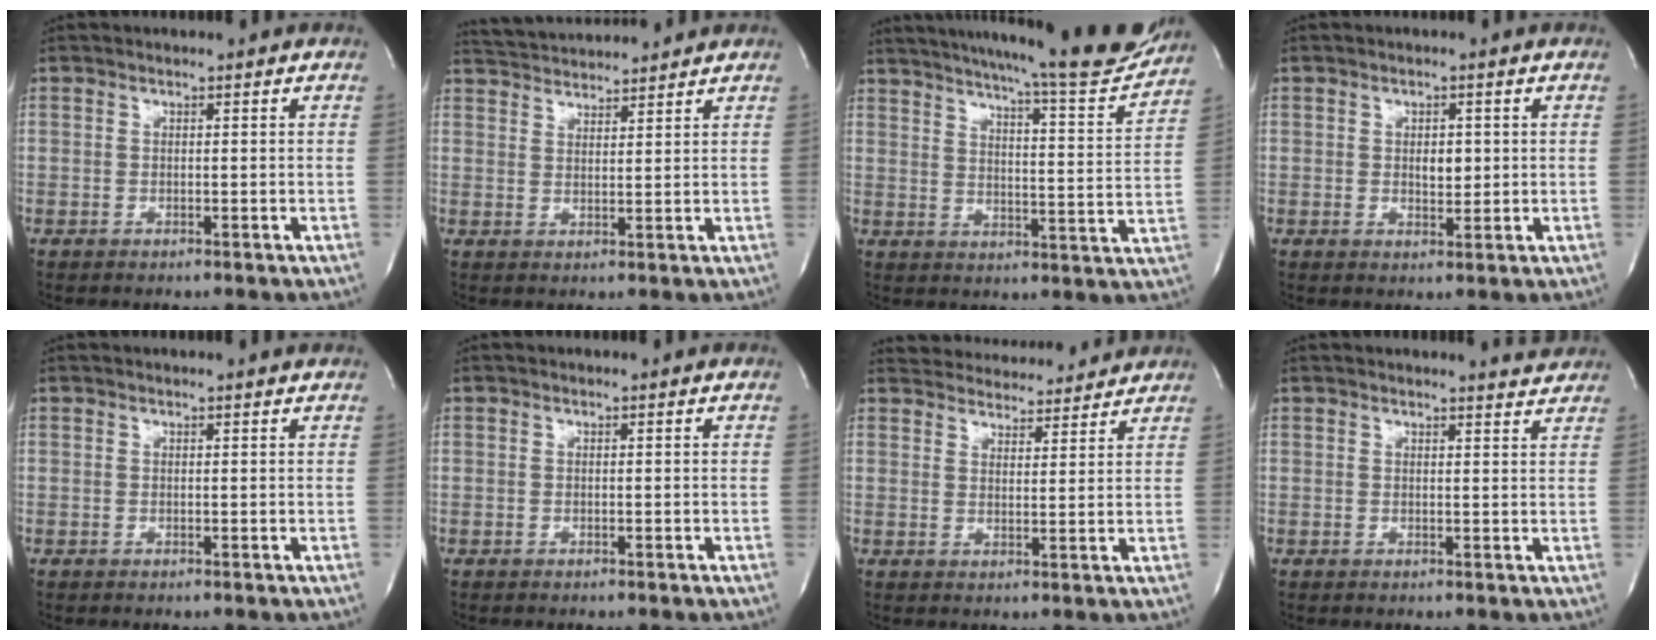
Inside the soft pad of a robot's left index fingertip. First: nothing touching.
{"total": 7.7, "force": [7.6, 0.5, 1.4], "torque": [-0.034, 0.024, 0.121]}
{"total": 21.7, "force": [19.8, 1.0, 8.9], "torque": [-0.137, -0.056, 0.250]}
{"total": 2.5, "force": [0.1, 1.4, 2.0], "torque": [-0.030, -0.006, 0.003]}
{"total": 1.2, "force": [1.1, -0.1, 0.2], "torque": [-0.010, 0.001, 0.010]}
{"total": 0.0}
{"total": 11.8, "force": [11.3, 2.5, 1.9], "torque": [-0.018, 0.012, 0.148]}
{"total": 2.8, "force": [2.8, 0.0, 0.0], "torque": [-0.005, -0.016, 0.020]}